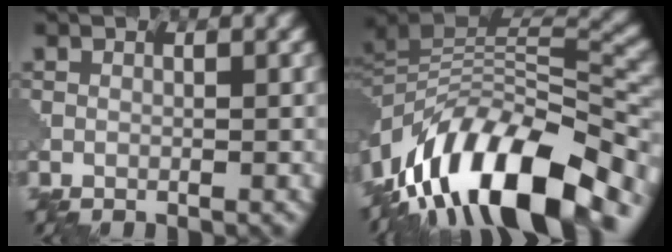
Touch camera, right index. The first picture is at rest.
{"total": 13.5, "force": [-7.7, 5.8, 9.5], "torque": [-0.166, 0.024, -0.133]}